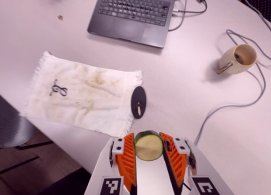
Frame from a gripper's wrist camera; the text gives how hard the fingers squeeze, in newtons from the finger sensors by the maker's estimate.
{"total": 10.6, "left": 10.5, "right": 10.7}